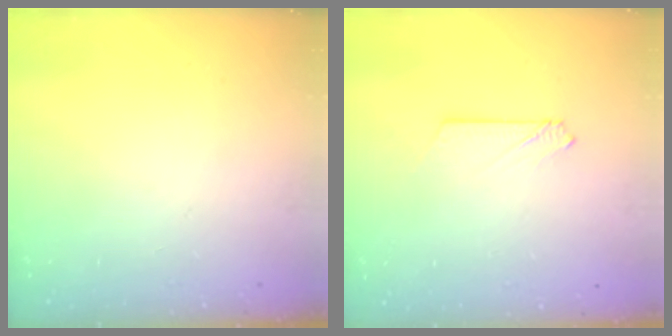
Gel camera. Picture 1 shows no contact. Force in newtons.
{"total": 2.6, "press": 2.6, "slide": 0.3}